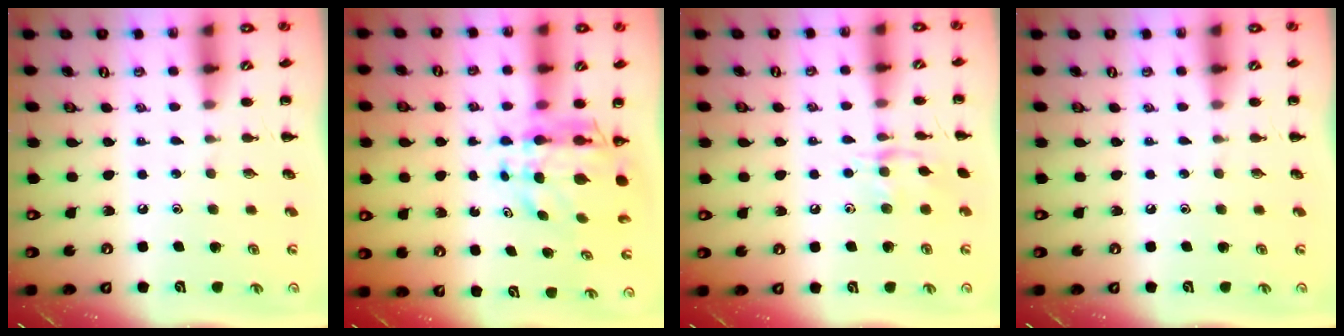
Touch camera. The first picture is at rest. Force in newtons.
{"total": 7.2, "press": 6.7, "slide": 2.7}
{"total": 9.1, "press": 9.0, "slide": 0.7}
{"total": 0.0}